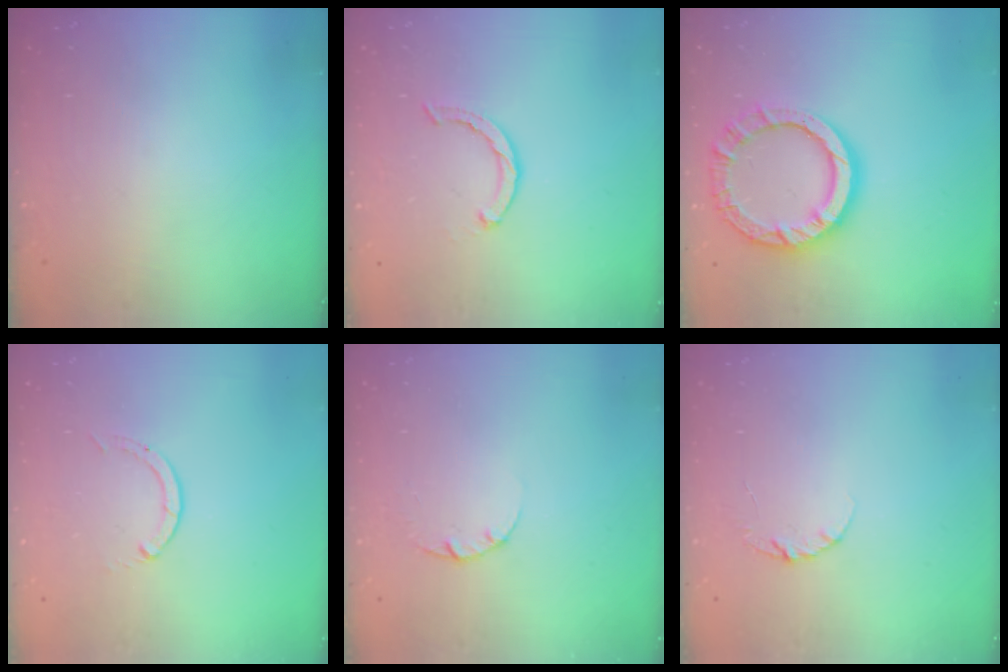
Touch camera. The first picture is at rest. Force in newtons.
{"total": 3.1, "press": 3.0, "slide": 0.5}
{"total": 11.5, "press": 11.5, "slide": 0.9}
{"total": 0.0}
{"total": 2.2, "press": 2.2, "slide": 0.3}
{"total": 4.0, "press": 4.0, "slide": 0.4}